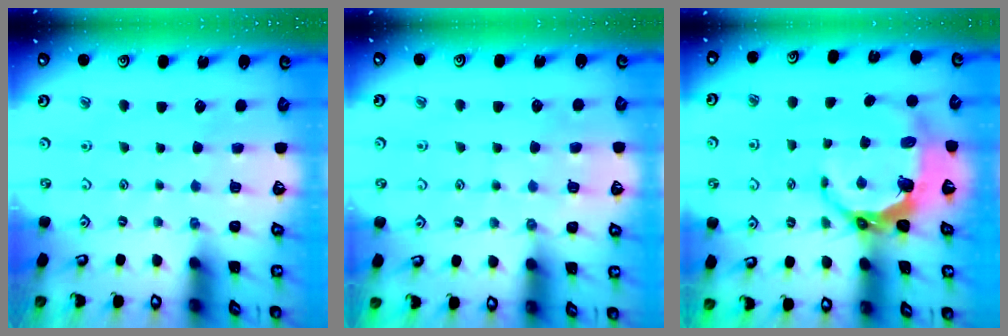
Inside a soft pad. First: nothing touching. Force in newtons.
{"total": 4.6, "press": 4.6, "slide": 0.6}
{"total": 9.1, "press": 7.8, "slide": 4.7}